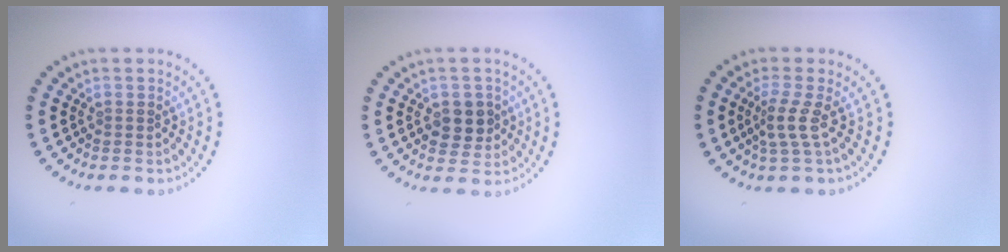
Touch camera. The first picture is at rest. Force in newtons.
{"total": 2.9, "press": 2.8, "slide": 0.7}
{"total": 2.3, "press": 1.6, "slide": 1.7}